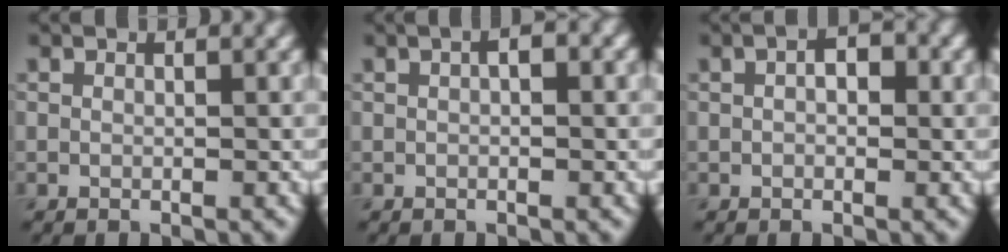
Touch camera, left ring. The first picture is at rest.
{"total": 1.6, "force": [0.4, 0.6, 1.4], "torque": [-0.023, 0.004, 0.003]}
{"total": 2.9, "force": [0.8, 1.7, 2.2], "torque": [-0.022, 0.005, -0.003]}